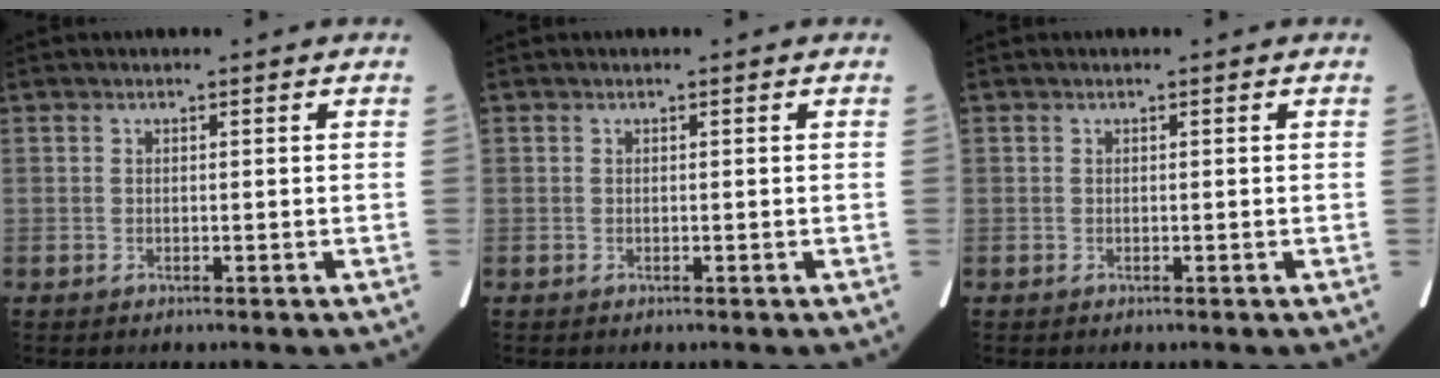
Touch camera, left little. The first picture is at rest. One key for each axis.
{"total": 0.0}
{"total": 0.0}